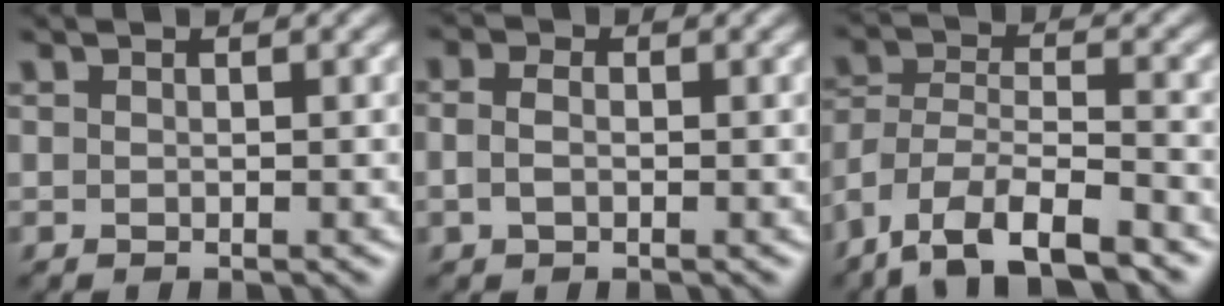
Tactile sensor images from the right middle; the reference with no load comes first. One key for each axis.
{"total": 2.2, "fx": 0.1, "fy": 1.5, "fz": 1.5, "tx": -0.026, "ty": 0.002, "tz": -0.009}
{"total": 10.5, "fx": -7.9, "fy": 3.9, "fz": 5.7, "tx": -0.110, "ty": -0.017, "tz": -0.143}